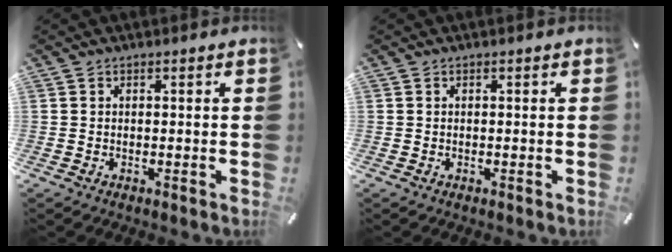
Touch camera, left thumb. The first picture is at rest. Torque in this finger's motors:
{"motor_torque": [0.01, 0.02, -0.06, 0.05, 0.00]}